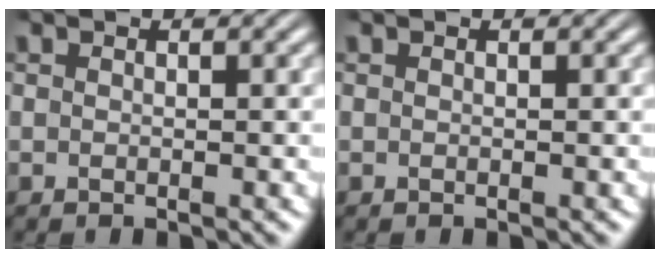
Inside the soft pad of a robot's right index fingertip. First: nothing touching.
{"total": 0.0}